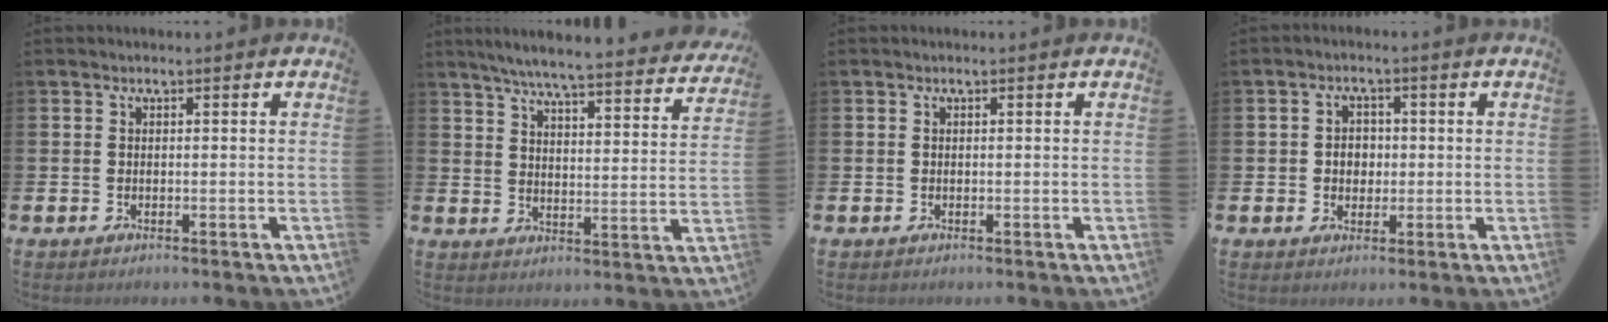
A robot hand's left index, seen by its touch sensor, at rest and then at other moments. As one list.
[{"total": 6.3, "force": [5.8, 0.1, 2.3], "torque": [-0.059, -0.048, 0.096]}, {"total": 0.0}, {"total": 2.8, "force": [0.2, 2.5, 1.4], "torque": [-0.015, 0.003, -0.005]}]